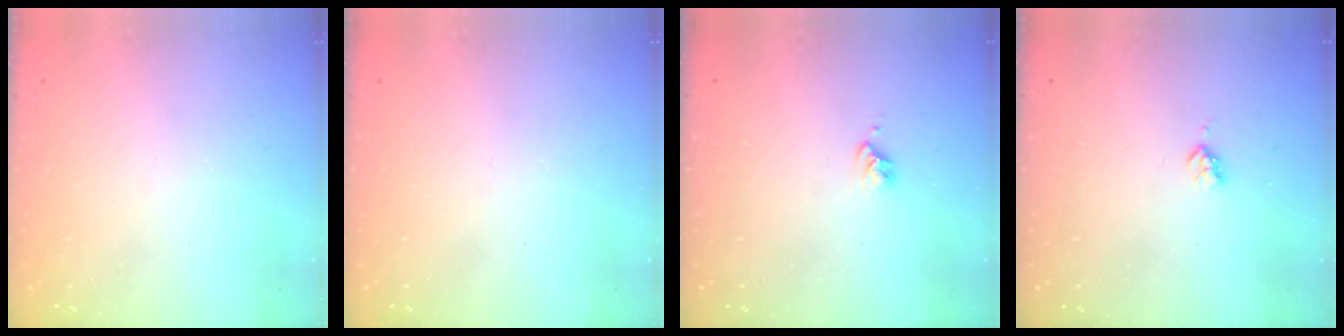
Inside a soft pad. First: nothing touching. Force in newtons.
{"total": 0.0}
{"total": 2.7, "press": 2.6, "slide": 0.4}
{"total": 2.9, "press": 2.9, "slide": 0.5}